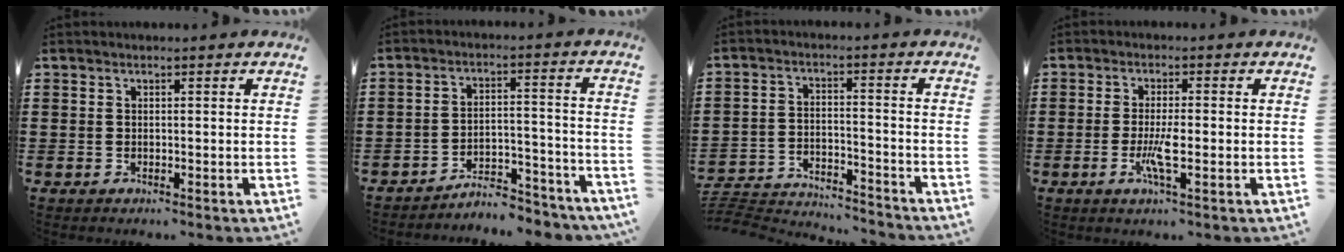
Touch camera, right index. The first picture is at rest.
{"total": 5.5, "force": [-5.4, 0.7, 1.1], "torque": [-0.018, 0.015, -0.107]}
{"total": 4.4, "force": [-4.4, 0.5, 0.7], "torque": [-0.029, -0.003, -0.095]}
{"total": 4.0, "force": [-1.1, 0.5, 3.8], "torque": [-0.088, -0.011, -0.026]}